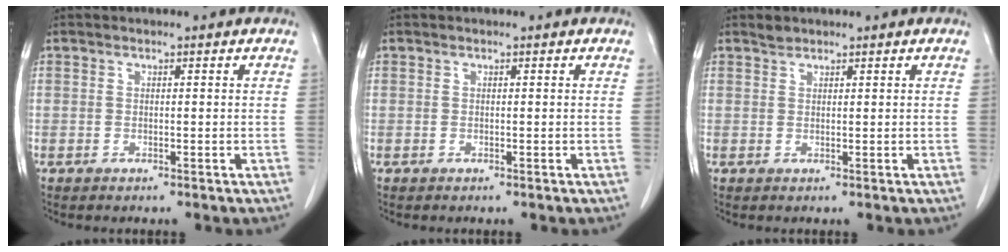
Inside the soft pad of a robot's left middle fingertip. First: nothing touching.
{"total": 0.0}
{"total": 1.0, "force": [0.9, 0.4, 0.1], "torque": [-0.004, 0.000, 0.017]}